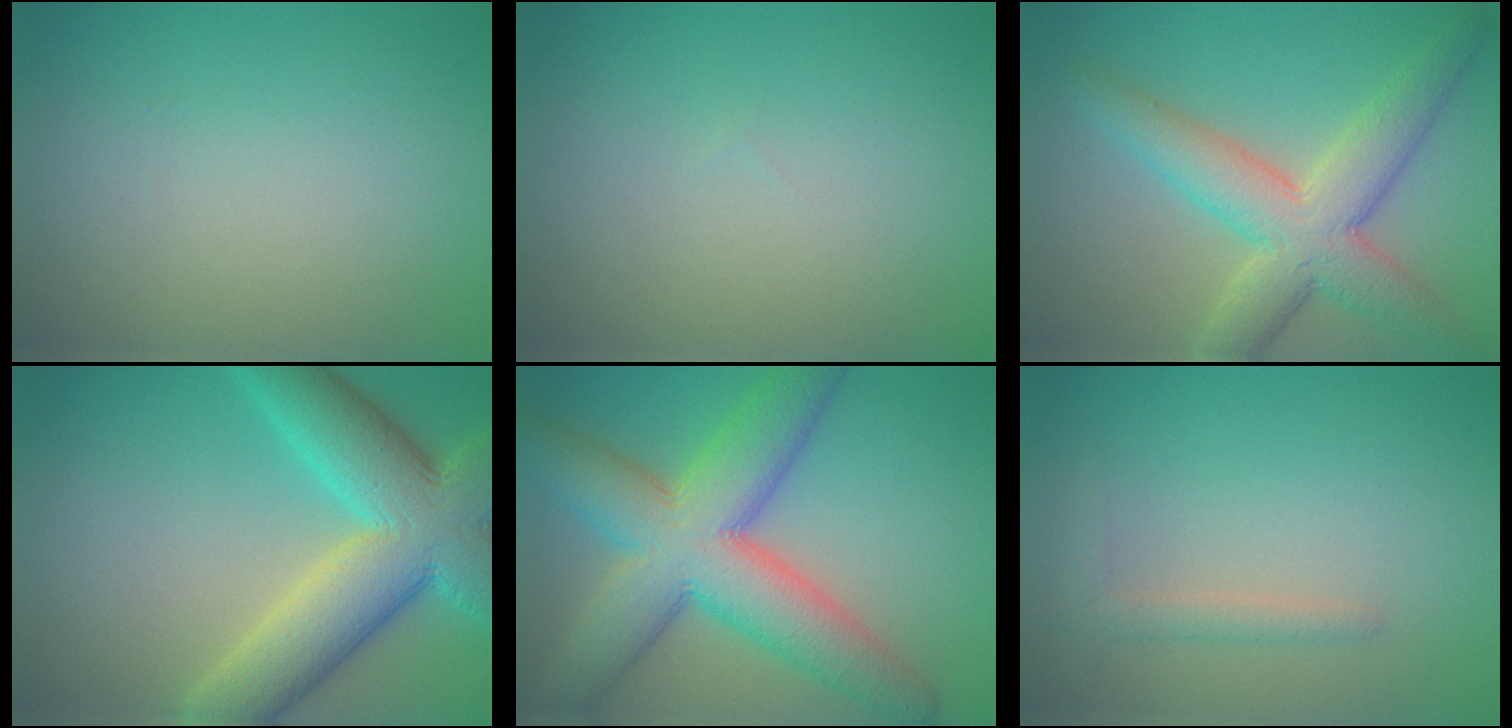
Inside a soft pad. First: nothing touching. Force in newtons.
{"total": 0.0}
{"total": 6.9, "press": 6.9, "slide": 0.2}
{"total": 11.3, "press": 11.3, "slide": 0.5}
{"total": 11.2, "press": 11.2, "slide": 0.4}
{"total": 1.6, "press": 1.6, "slide": 0.1}